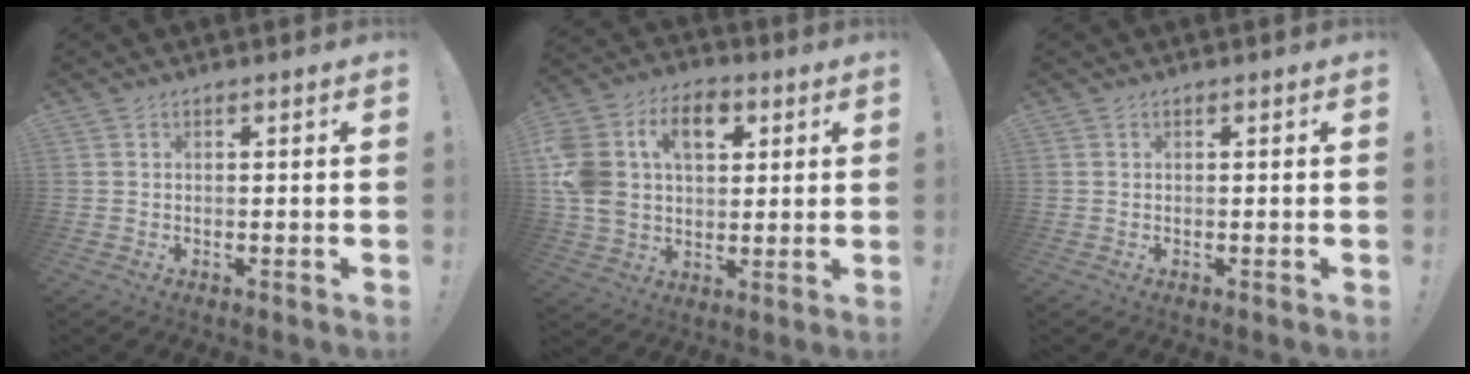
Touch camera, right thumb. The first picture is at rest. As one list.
[{"total": 17.0, "force": [5.3, 12.6, 10.2], "torque": [-0.199, -0.009, 0.098]}, {"total": 0.0}]